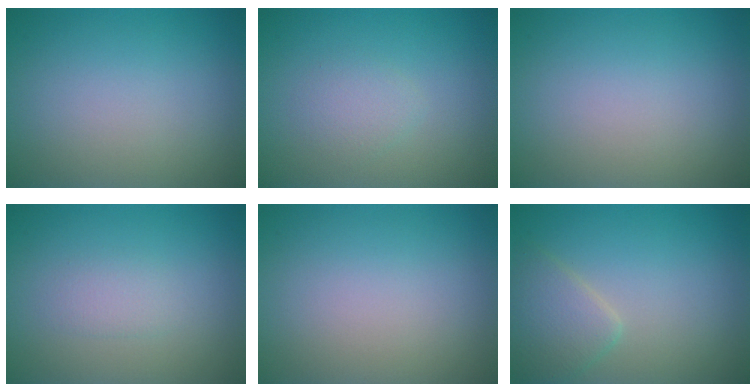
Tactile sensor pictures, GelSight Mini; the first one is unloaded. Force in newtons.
{"total": 1.4, "press": 1.4, "slide": 0.0}
{"total": 0.0}
{"total": 1.2, "press": 1.2, "slide": 0.3}
{"total": 0.0}
{"total": 2.8, "press": 2.8, "slide": 0.1}